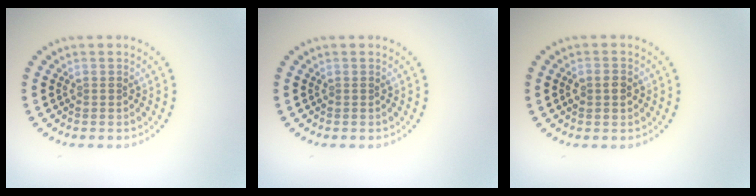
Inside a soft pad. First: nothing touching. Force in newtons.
{"total": 0.0}
{"total": 1.4, "press": 1.4, "slide": 0.2}